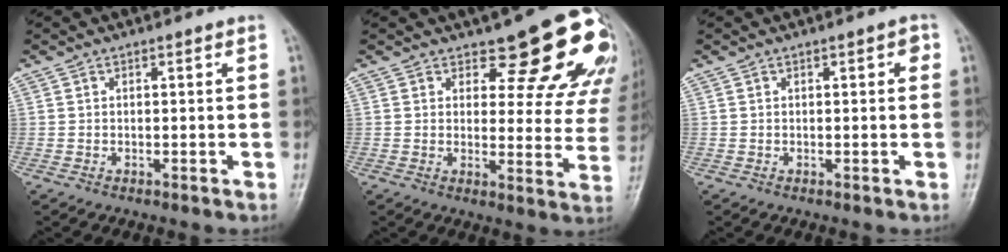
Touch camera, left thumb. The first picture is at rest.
{"total": 15.8, "force": [12.1, 6.1, 8.1], "torque": [-0.043, -0.086, 0.125]}
{"total": 1.6, "force": [0.5, 0.7, 1.4], "torque": [-0.014, 0.003, 0.003]}